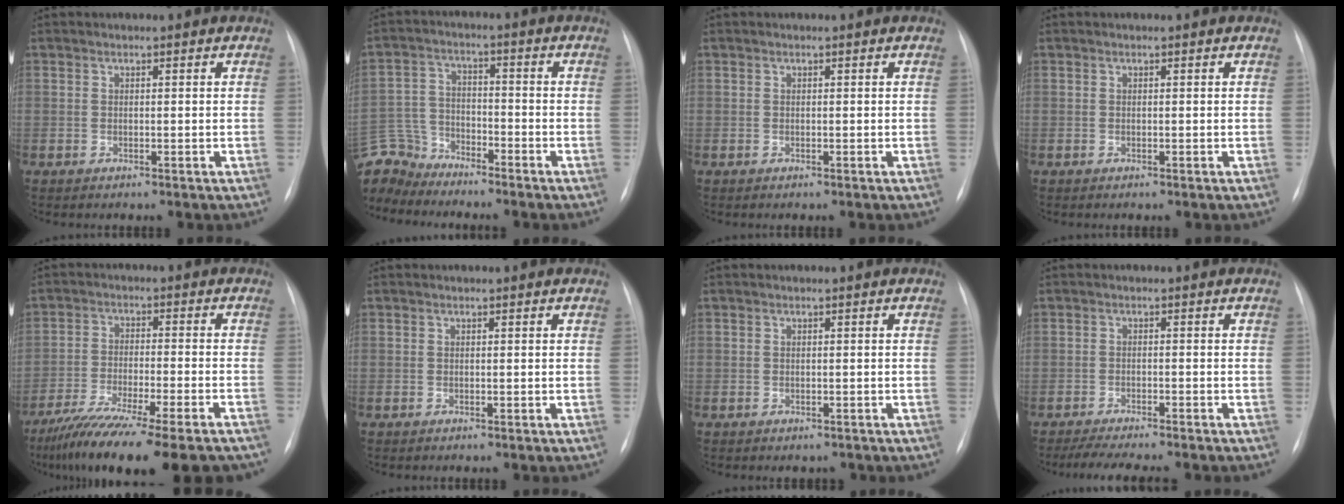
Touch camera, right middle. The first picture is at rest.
{"total": 9.5, "force": [-9.1, 3.0, 0.1], "torque": [-0.017, 0.016, -0.182]}
{"total": 0.0}
{"total": 0.0}
{"total": 20.8, "force": [-16.8, 2.0, 12.1], "torque": [-0.159, -0.035, -0.253]}
{"total": 0.0}
{"total": 1.1, "force": [-0.7, 0.9, 0.1], "torque": [-0.003, 0.002, -0.007]}
{"total": 8.4, "force": [-7.3, 0.7, 4.2], "torque": [-0.058, -0.013, -0.110]}